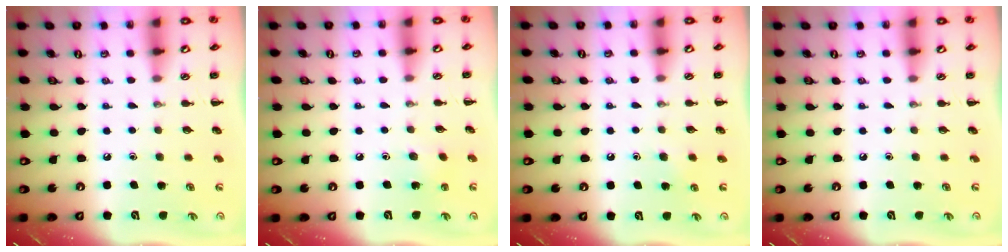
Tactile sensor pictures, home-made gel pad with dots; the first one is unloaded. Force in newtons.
{"total": 3.6, "press": 3.4, "slide": 1.1}
{"total": 2.9, "press": 2.6, "slide": 1.3}
{"total": 0.0}